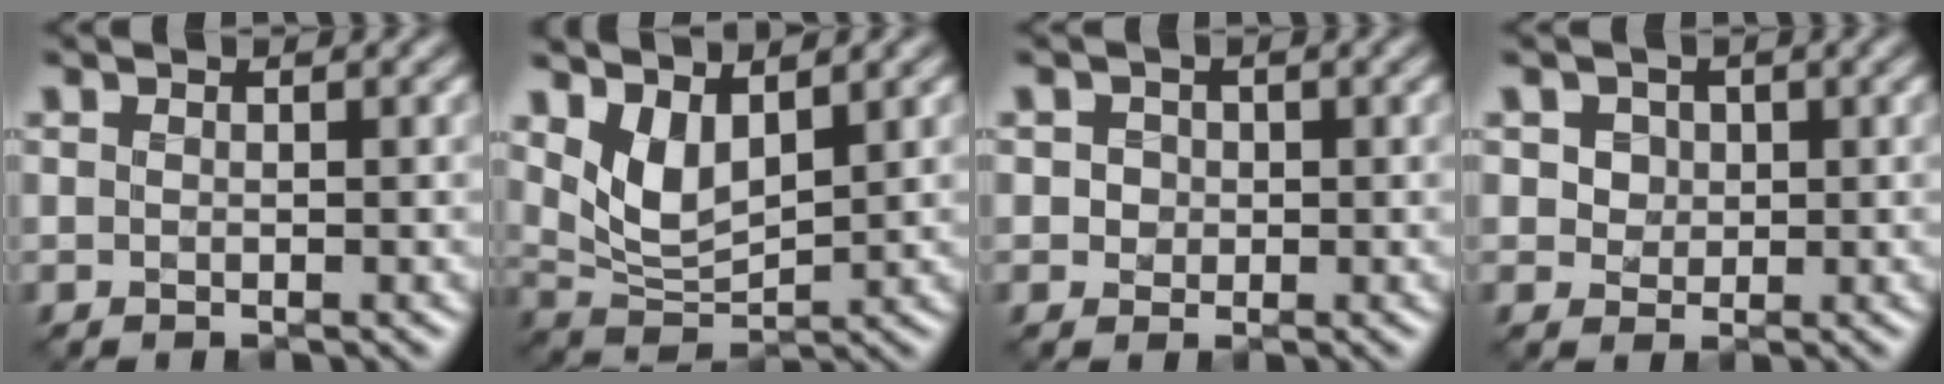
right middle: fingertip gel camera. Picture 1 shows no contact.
{"total": 4.4, "force": [1.8, 2.2, 3.3], "torque": [-0.075, -0.014, 0.037]}
{"total": 2.2, "force": [0.5, 1.9, 1.0], "torque": [-0.025, 0.007, 0.012]}
{"total": 3.6, "force": [1.4, 2.8, 1.7], "torque": [-0.044, 0.004, 0.021]}